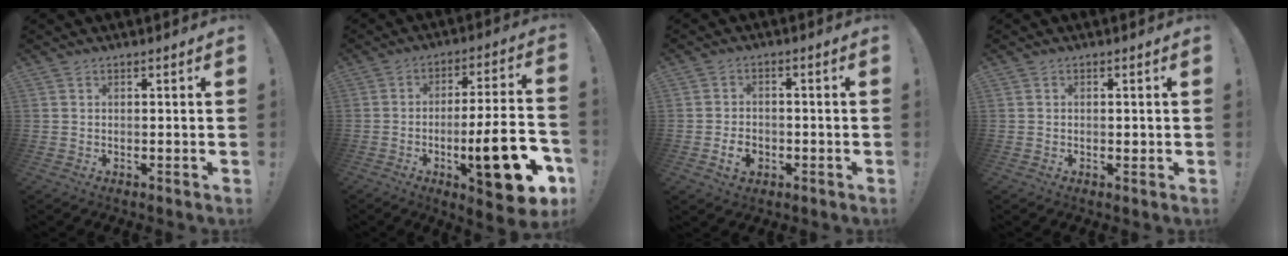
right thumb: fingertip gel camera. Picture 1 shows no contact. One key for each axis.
{"total": 19.0, "fx": -6.8, "fy": 4.5, "fz": 17.2, "tx": -0.231, "ty": 0.027, "tz": -0.097}
{"total": 5.1, "fx": -1.8, "fy": 3.8, "fz": 2.9, "tx": -0.044, "ty": 0.006, "tz": -0.033}
{"total": 0.6, "fx": 0.2, "fy": 0.5, "fz": 0.3, "tx": 0.002, "ty": 0.001, "tz": 0.002}